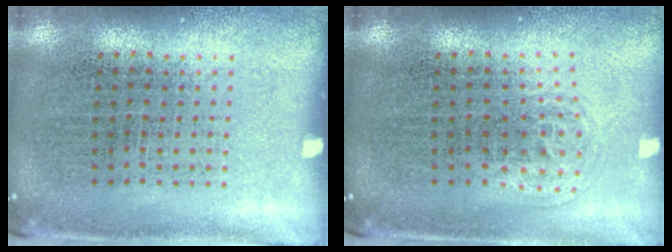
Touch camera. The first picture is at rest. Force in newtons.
{"total": 1.0, "press": 0.6, "slide": 0.8}